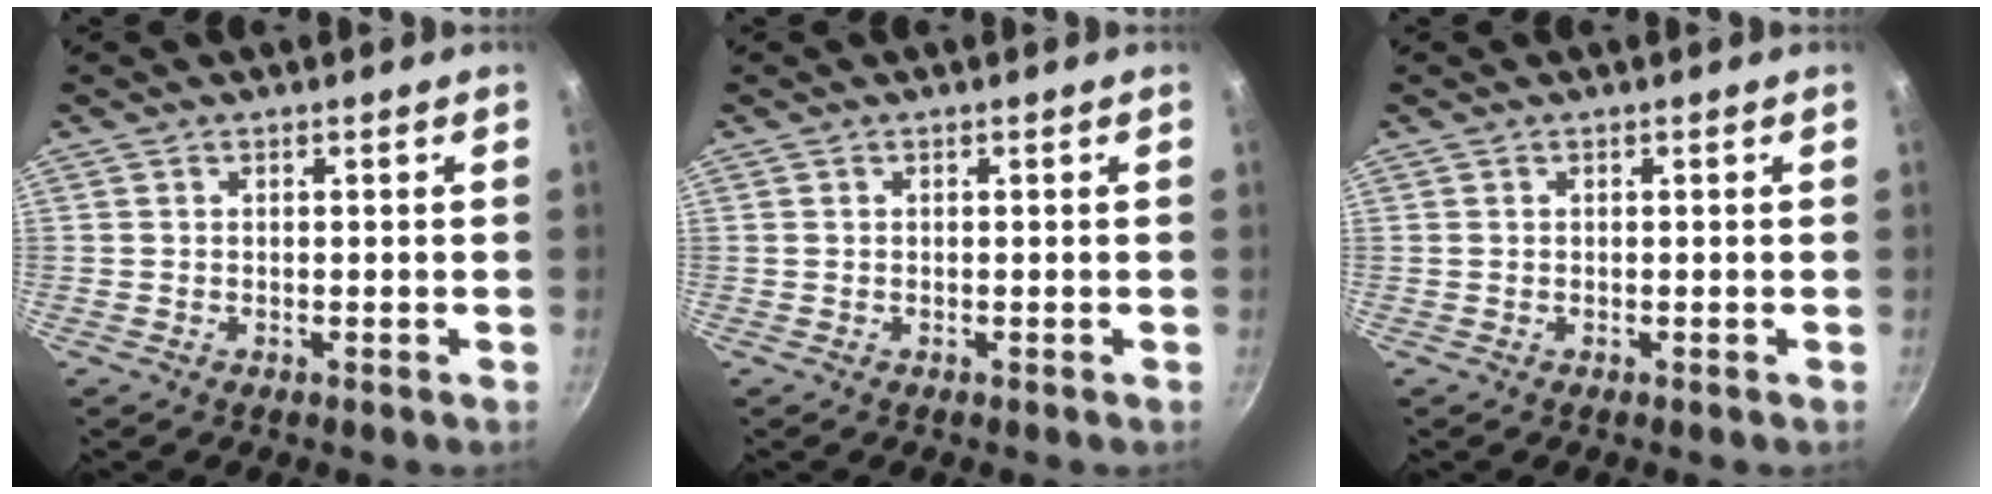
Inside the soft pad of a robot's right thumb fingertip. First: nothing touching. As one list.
[{"total": 0.0}, {"total": 0.0}]